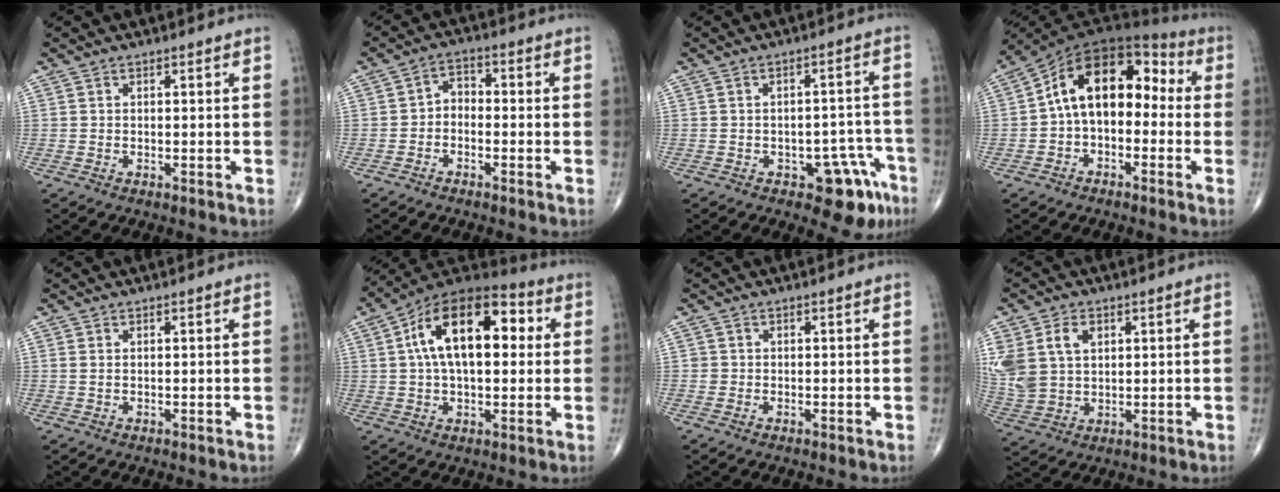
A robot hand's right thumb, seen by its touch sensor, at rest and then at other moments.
{"total": 3.6, "force": [-1.2, 2.6, 2.2], "torque": [-0.023, 0.026, -0.035]}
{"total": 9.1, "force": [-4.9, 4.5, 6.1], "torque": [-0.036, 0.035, -0.057]}
{"total": 14.4, "force": [-0.4, 9.3, 11.0], "torque": [-0.148, 0.055, -0.024]}
{"total": 0.7, "force": [0.3, 0.4, 0.6], "torque": [-0.015, 0.003, 0.008]}
{"total": 19.3, "force": [3.8, 10.2, 15.9], "torque": [-0.245, 0.029, 0.050]}
{"total": 0.8, "force": [-0.1, 0.8, 0.0], "torque": [0.004, 0.004, -0.002]}
{"total": 12.8, "force": [4.0, 9.1, 8.1], "torque": [-0.182, -0.001, 0.089]}